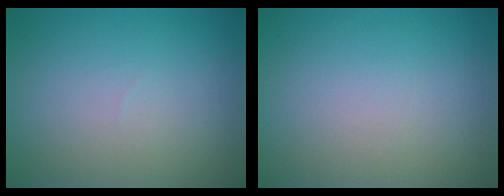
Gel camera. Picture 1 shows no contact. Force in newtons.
{"total": 0.0}